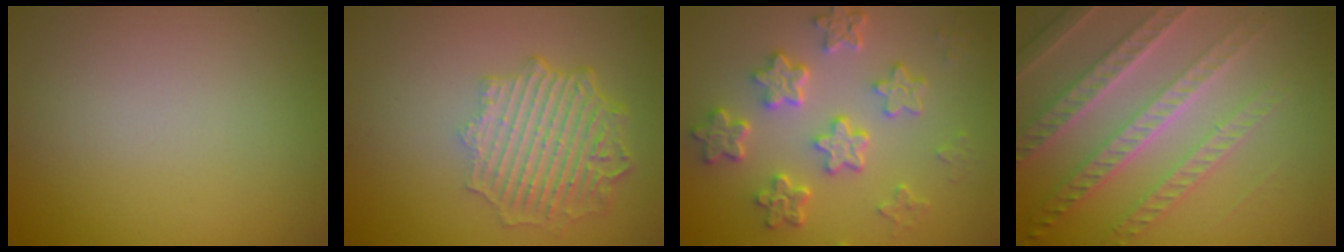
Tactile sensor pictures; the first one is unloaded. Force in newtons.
{"total": 6.1, "press": 4.6, "slide": 4.0}
{"total": 6.1, "press": 4.7, "slide": 3.8}
{"total": 6.4, "press": 5.2, "slide": 3.9}